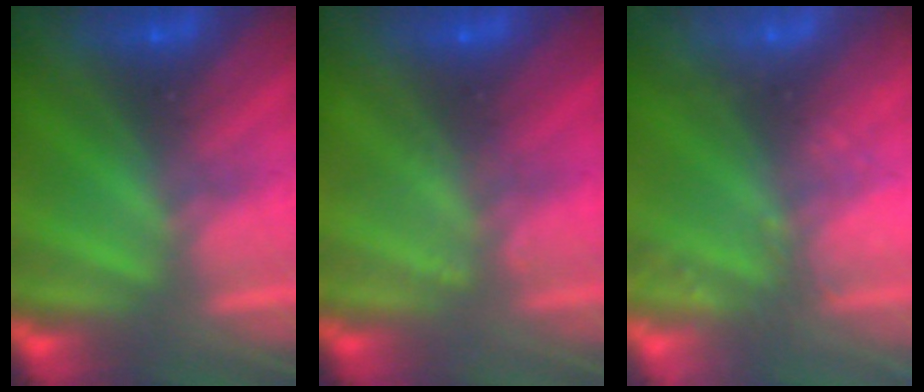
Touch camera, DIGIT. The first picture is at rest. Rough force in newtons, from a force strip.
{"total": 1.8}
{"total": 2.4}